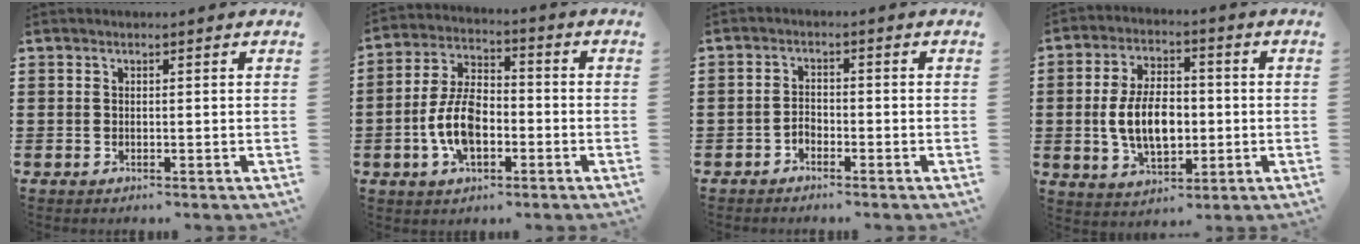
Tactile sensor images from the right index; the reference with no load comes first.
{"total": 8.0, "force": [-2.3, 4.4, 6.2], "torque": [-0.141, 0.006, -0.047]}
{"total": 1.8, "force": [-1.3, 1.0, 0.7], "torque": [-0.018, 0.002, -0.028]}
{"total": 9.1, "force": [-0.9, 5.2, 7.4], "torque": [-0.146, 0.000, -0.023]}